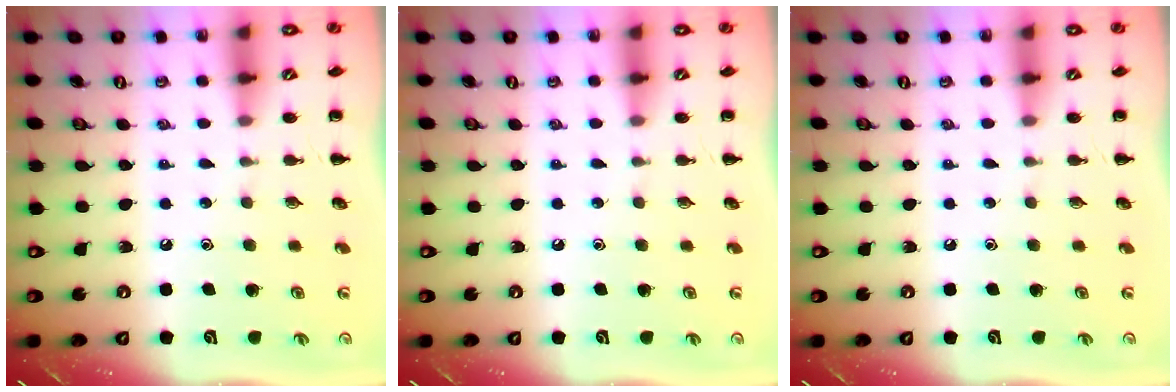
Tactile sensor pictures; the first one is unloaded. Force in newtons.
{"total": 0.0}
{"total": 0.0}